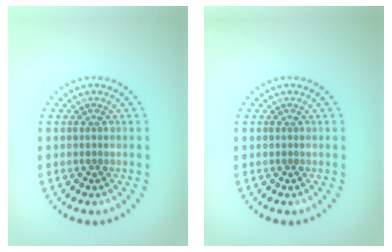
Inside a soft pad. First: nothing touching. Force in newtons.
{"total": 0.0}